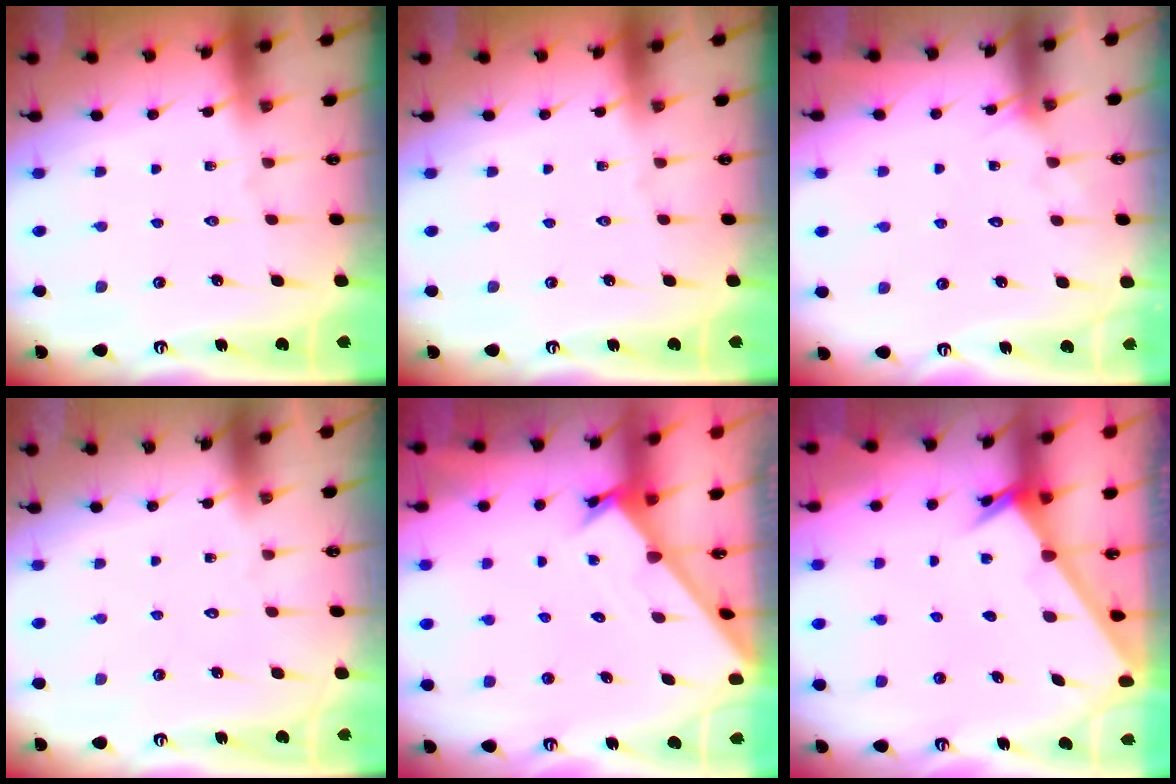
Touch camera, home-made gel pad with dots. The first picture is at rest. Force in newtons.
{"total": 0.0}
{"total": 4.4, "press": 4.4, "slide": 0.4}
{"total": 1.6, "press": 1.6, "slide": 0.1}
{"total": 1.6, "press": 1.6, "slide": 0.1}
{"total": 2.4, "press": 2.4, "slide": 0.2}